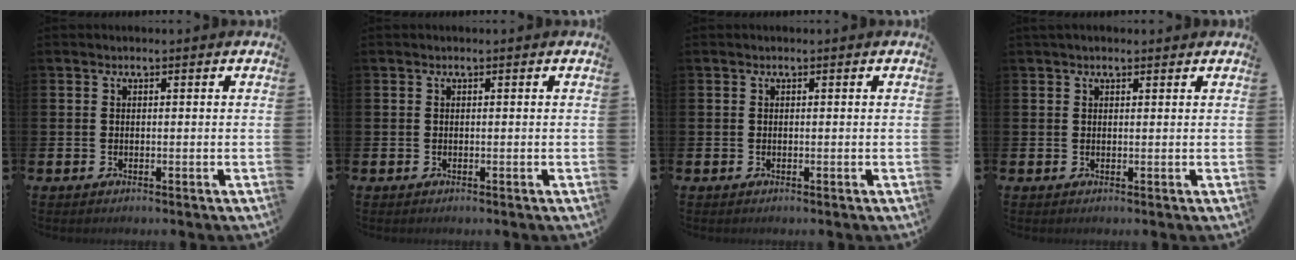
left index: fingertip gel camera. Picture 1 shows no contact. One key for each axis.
{"total": 0.0}
{"total": 0.0}
{"total": 1.2, "fx": 1.0, "fy": 0.4, "fz": 0.5, "tx": -0.001, "ty": 0.001, "tz": 0.016}